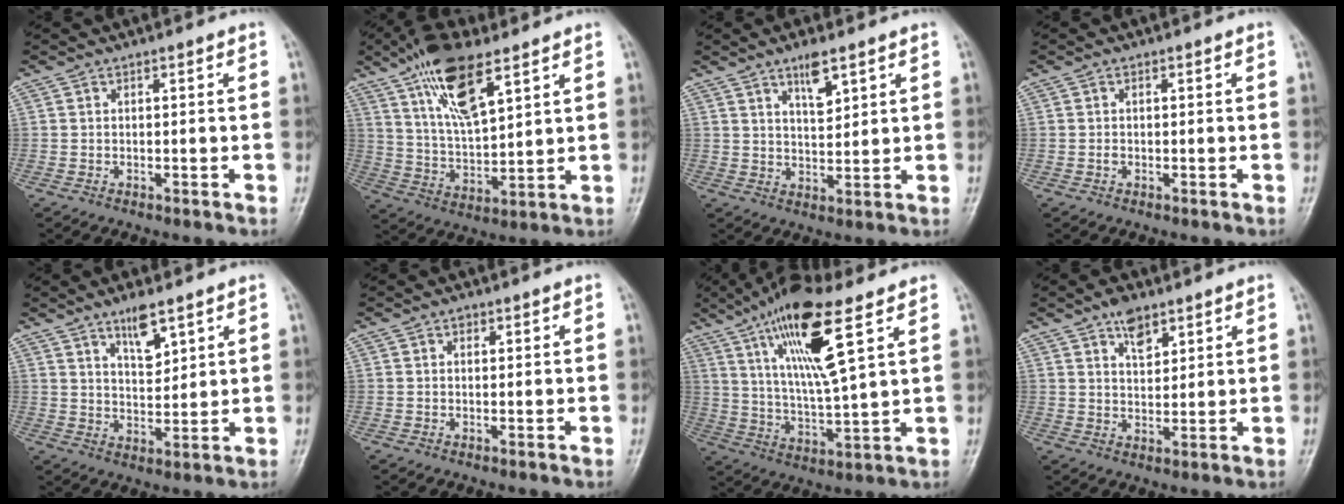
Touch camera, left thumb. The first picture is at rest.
{"total": 14.3, "force": [8.2, 5.1, 10.6], "torque": [-0.179, -0.030, 0.157]}
{"total": 5.5, "force": [3.4, 1.8, 3.9], "torque": [-0.057, -0.025, 0.061]}
{"total": 0.7, "force": [-0.1, 0.6, 0.4], "torque": [-0.005, 0.001, -0.003]}
{"total": 6.5, "force": [4.2, 2.2, 4.4], "torque": [-0.061, -0.033, 0.074]}
{"total": 1.1, "force": [0.5, 0.8, 0.6], "torque": [-0.003, 0.000, 0.006]}
{"total": 16.5, "force": [8.1, 3.5, 13.9], "torque": [-0.259, -0.031, 0.149]}
{"total": 5.4, "force": [3.4, 2.7, 3.2], "torque": [-0.035, -0.019, 0.056]}